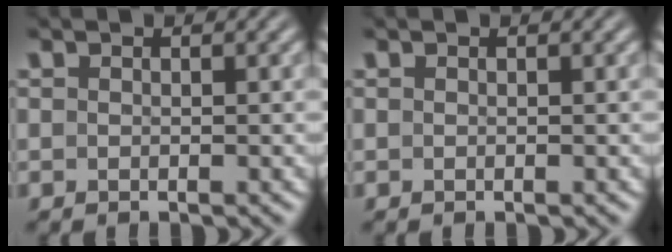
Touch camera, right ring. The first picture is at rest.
{"total": 0.0}